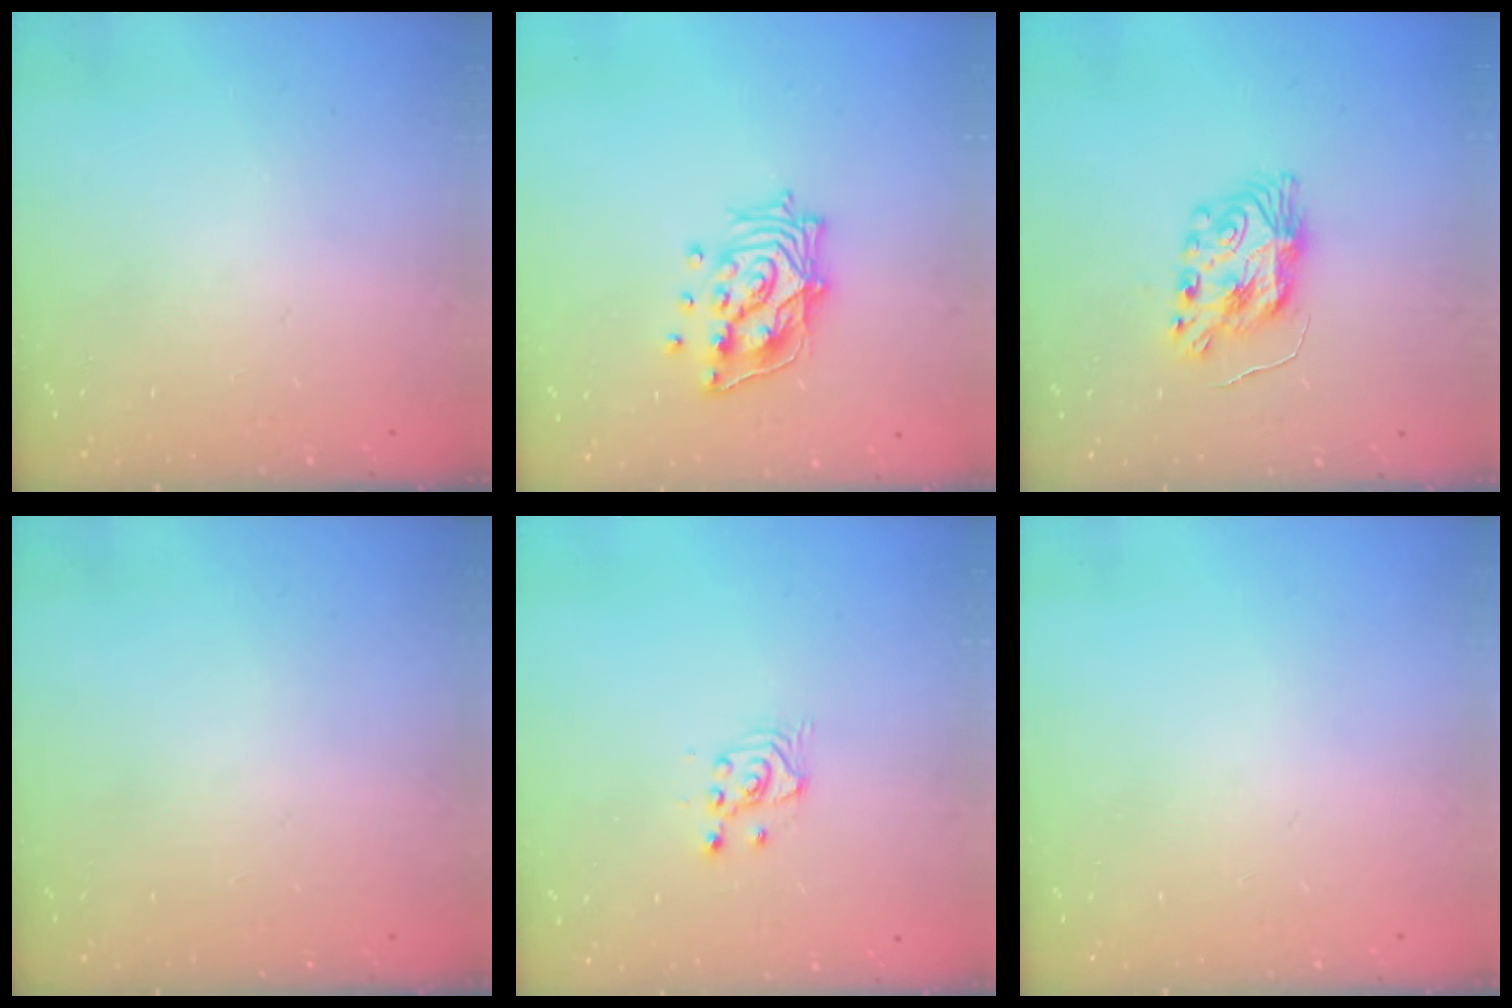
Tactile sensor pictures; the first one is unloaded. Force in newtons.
{"total": 12.7, "press": 12.6, "slide": 1.3}
{"total": 8.6, "press": 8.6, "slide": 0.5}
{"total": 0.0}
{"total": 2.6, "press": 2.5, "slide": 0.3}
{"total": 0.0}